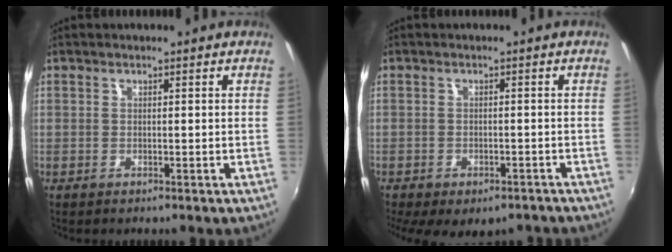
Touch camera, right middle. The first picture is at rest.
{"total": 10.7, "force": [-7.7, 4.7, 5.6], "torque": [-0.118, -0.032, -0.098]}